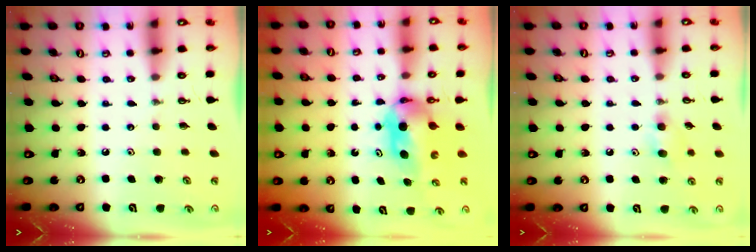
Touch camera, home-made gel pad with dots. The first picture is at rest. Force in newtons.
{"total": 6.1, "press": 5.0, "slide": 3.6}
{"total": 6.2, "press": 6.1, "slide": 0.8}